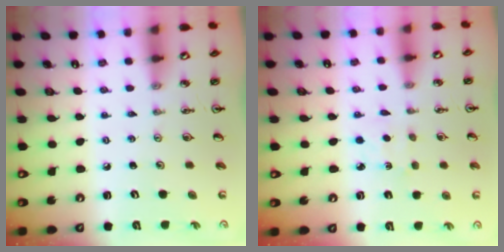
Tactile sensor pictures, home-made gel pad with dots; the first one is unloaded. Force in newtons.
{"total": 2.7, "press": 2.6, "slide": 0.3}